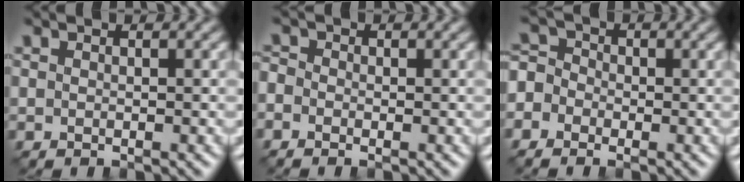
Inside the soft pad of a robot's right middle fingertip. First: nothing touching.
{"total": 1.3, "force": [-0.8, 1.0, 0.4], "torque": [-0.009, 0.000, -0.020]}
{"total": 3.6, "force": [-1.4, 3.2, 1.0], "torque": [-0.007, 0.016, -0.049]}